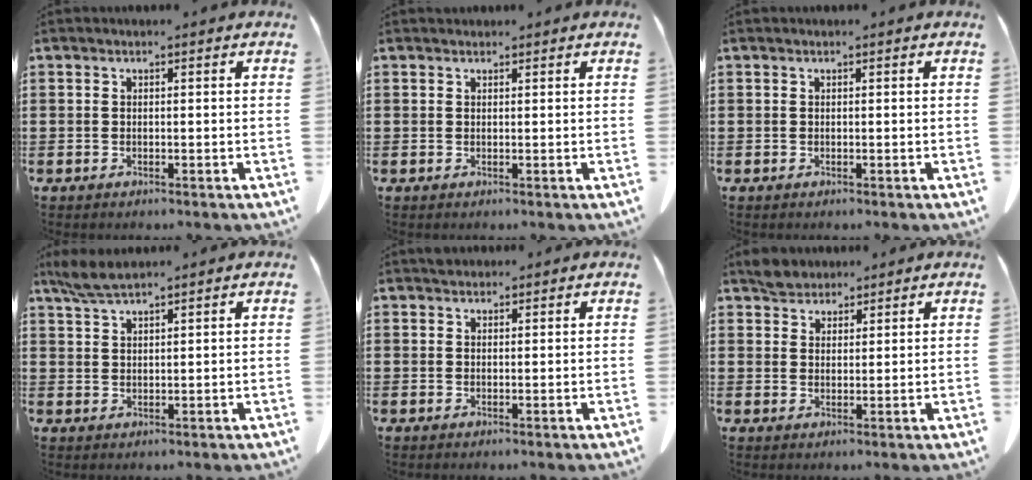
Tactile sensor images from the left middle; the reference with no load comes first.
{"total": 0.7, "force": [0.6, 0.2, 0.0], "torque": [-0.002, -0.002, 0.013]}
{"total": 0.0}
{"total": 3.5, "force": [2.9, 0.4, 2.0], "torque": [-0.047, -0.004, 0.056]}
{"total": 1.3, "force": [1.2, 0.5, 0.1], "torque": [-0.005, -0.001, 0.025]}
{"total": 3.1, "force": [2.8, 1.3, 0.3], "torque": [-0.015, 0.004, 0.056]}